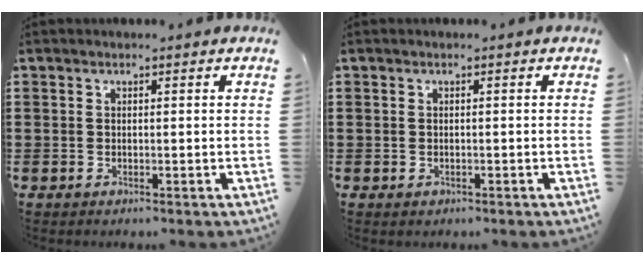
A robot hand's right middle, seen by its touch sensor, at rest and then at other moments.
{"total": 0.6, "force": [-0.3, 0.5, 0.1], "torque": [-0.004, 0.003, -0.006]}